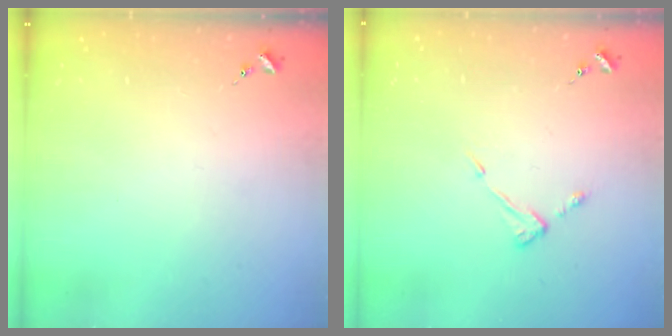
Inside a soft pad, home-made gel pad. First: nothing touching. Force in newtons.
{"total": 5.2, "press": 5.1, "slide": 0.6}